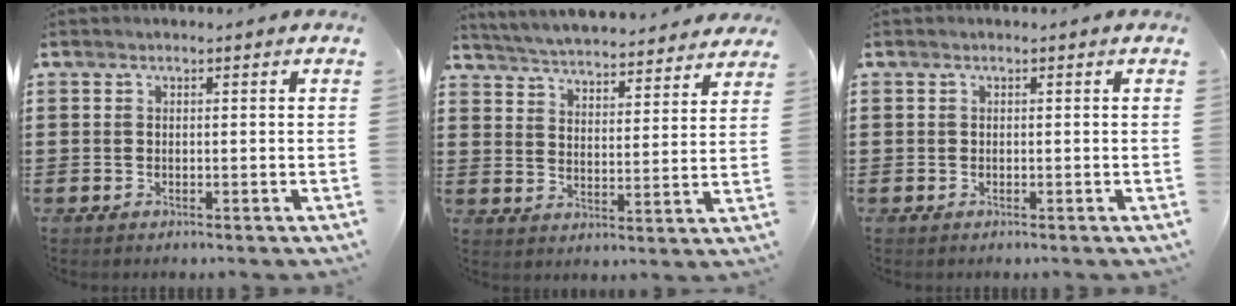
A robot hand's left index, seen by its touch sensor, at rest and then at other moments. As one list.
[{"total": 4.9, "force": [4.9, -0.3, 0.4], "torque": [-0.033, -0.037, 0.083]}, {"total": 0.0}]